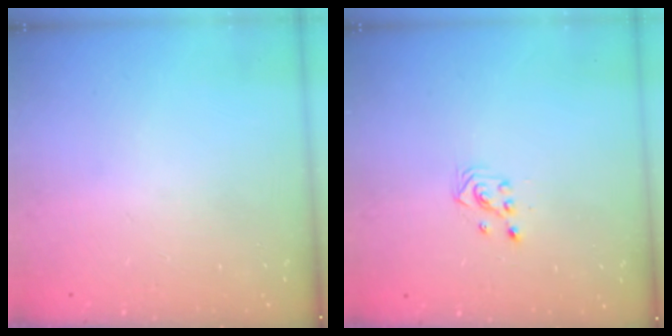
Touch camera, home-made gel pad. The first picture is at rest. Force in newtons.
{"total": 2.2, "press": 2.2, "slide": 0.2}